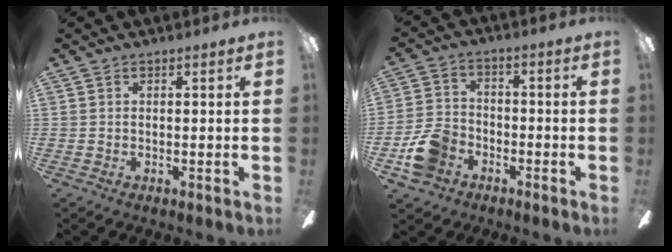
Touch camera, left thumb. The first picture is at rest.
{"total": 9.7, "force": [-4.8, 7.2, 4.3], "torque": [-0.102, 0.037, -0.087]}